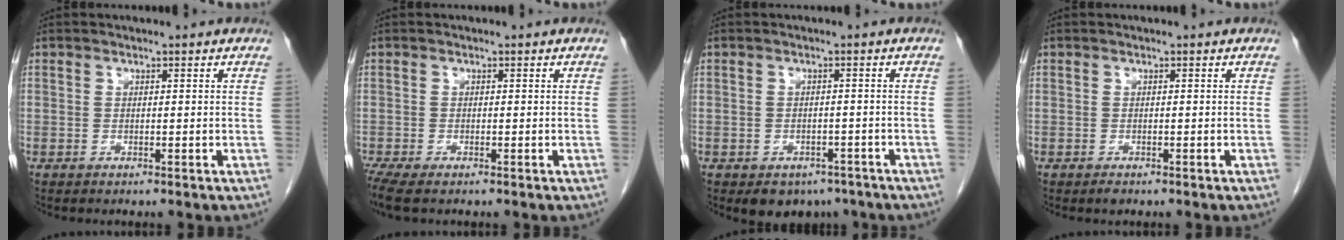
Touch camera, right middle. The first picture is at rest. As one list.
[{"total": 3.4, "force": [-2.5, 0.9, 2.1], "torque": [-0.045, -0.012, -0.045]}, {"total": 4.9, "force": [-3.5, 3.1, 1.4], "torque": [-0.012, 0.003, -0.041]}, {"total": 0.8, "force": [-0.6, 0.3, 0.5], "torque": [-0.009, -0.001, -0.006]}]